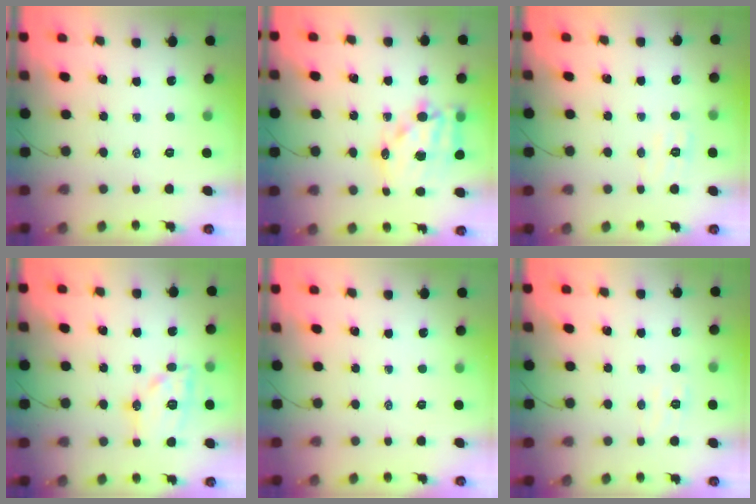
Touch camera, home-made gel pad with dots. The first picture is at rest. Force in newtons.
{"total": 15.3, "press": 14.9, "slide": 3.2}
{"total": 7.4, "press": 7.3, "slide": 1.2}
{"total": 12.9, "press": 12.9, "slide": 0.9}
{"total": 0.0}
{"total": 4.6, "press": 4.5, "slide": 0.9}